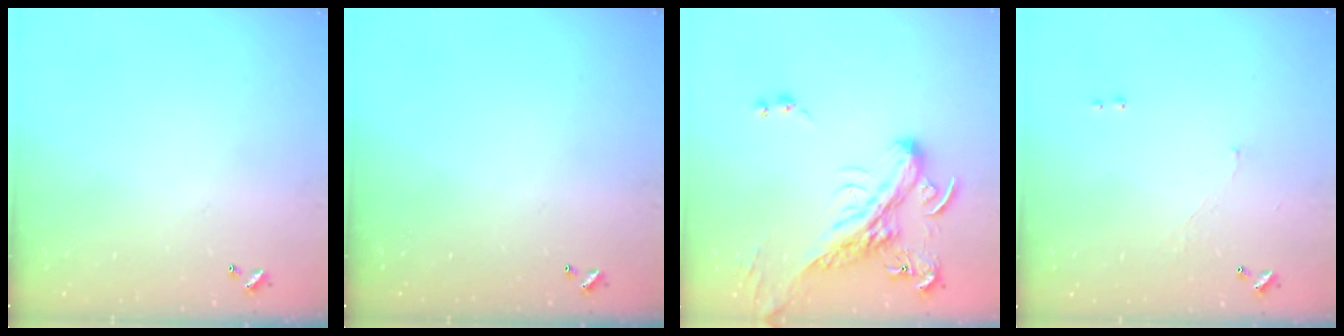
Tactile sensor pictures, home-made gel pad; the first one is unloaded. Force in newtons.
{"total": 0.0}
{"total": 4.8, "press": 4.4, "slide": 1.9}
{"total": 1.3, "press": 1.2, "slide": 0.5}